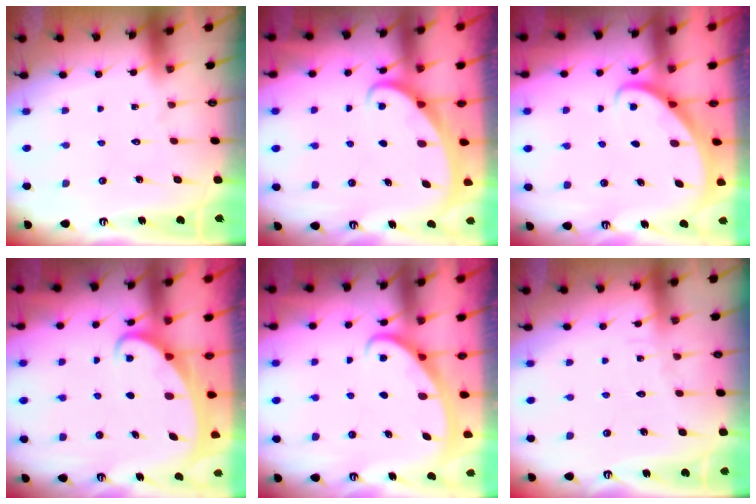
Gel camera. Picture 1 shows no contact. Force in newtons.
{"total": 2.0, "press": 2.0, "slide": 0.0}
{"total": 2.8, "press": 2.8, "slide": 0.3}
{"total": 2.5, "press": 2.5, "slide": 0.4}
{"total": 2.8, "press": 2.8, "slide": 0.4}
{"total": 4.4, "press": 4.4, "slide": 0.5}